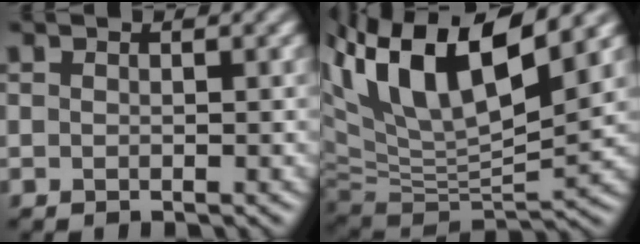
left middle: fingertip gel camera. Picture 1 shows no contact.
{"total": 12.6, "force": [5.8, 4.2, 10.4], "torque": [-0.200, 0.012, 0.104]}